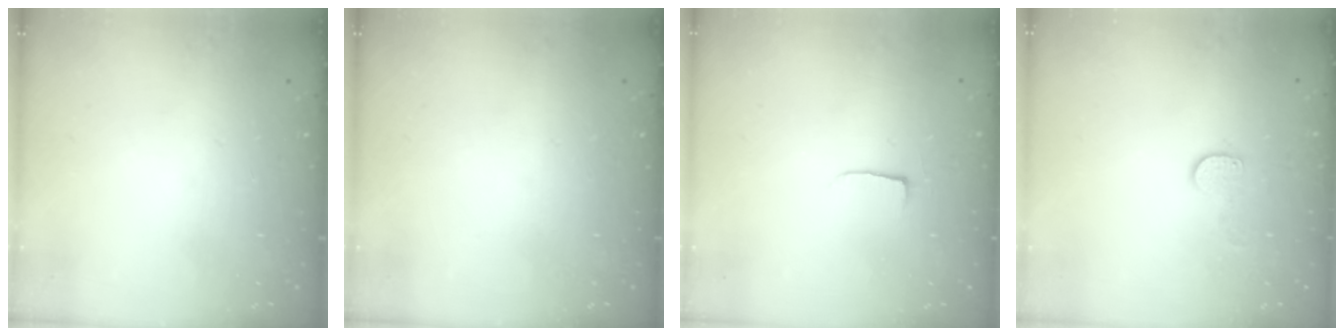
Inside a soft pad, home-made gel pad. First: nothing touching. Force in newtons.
{"total": 0.0}
{"total": 3.9, "press": 3.9, "slide": 0.5}
{"total": 6.8, "press": 6.7, "slide": 0.6}